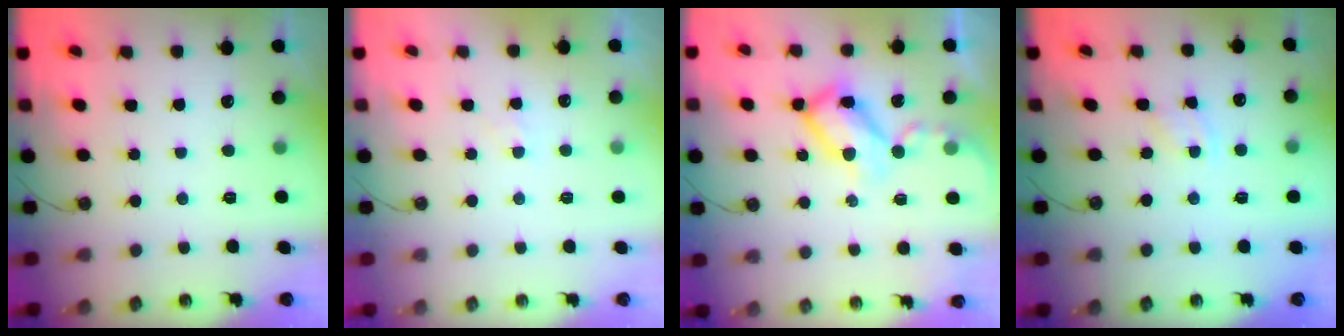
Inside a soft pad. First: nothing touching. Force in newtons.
{"total": 4.5, "press": 4.4, "slide": 0.5}
{"total": 13.2, "press": 13.1, "slide": 1.3}
{"total": 2.4, "press": 2.4, "slide": 0.3}